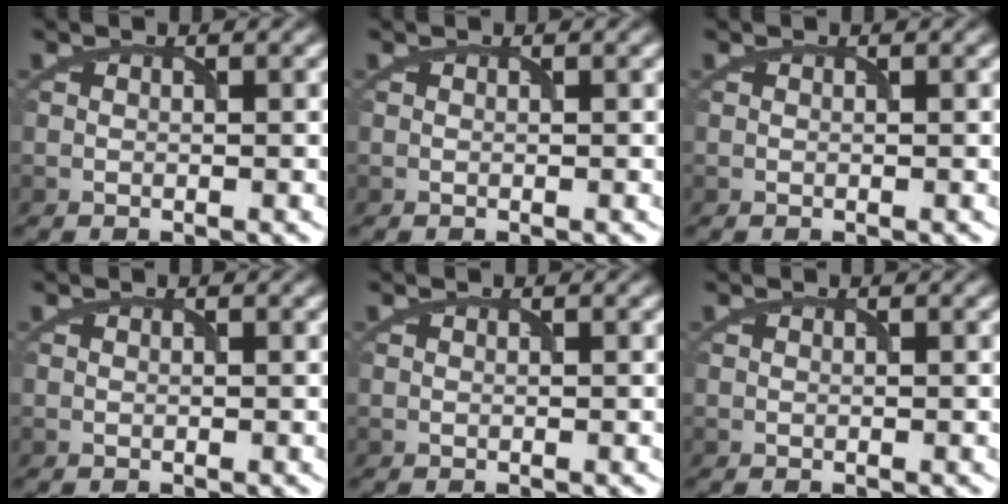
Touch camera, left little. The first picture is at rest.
{"total": 0.0}
{"total": 0.0}
{"total": 0.0}
{"total": 0.0}
{"total": 0.0}